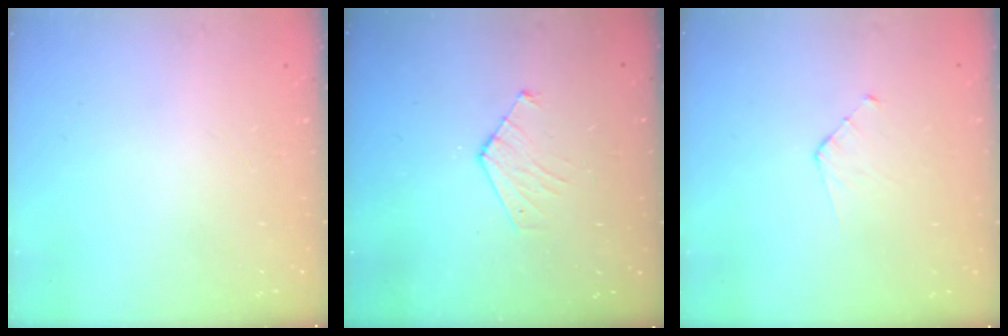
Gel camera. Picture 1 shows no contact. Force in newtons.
{"total": 5.9, "press": 5.8, "slide": 0.6}
{"total": 3.2, "press": 3.1, "slide": 0.3}